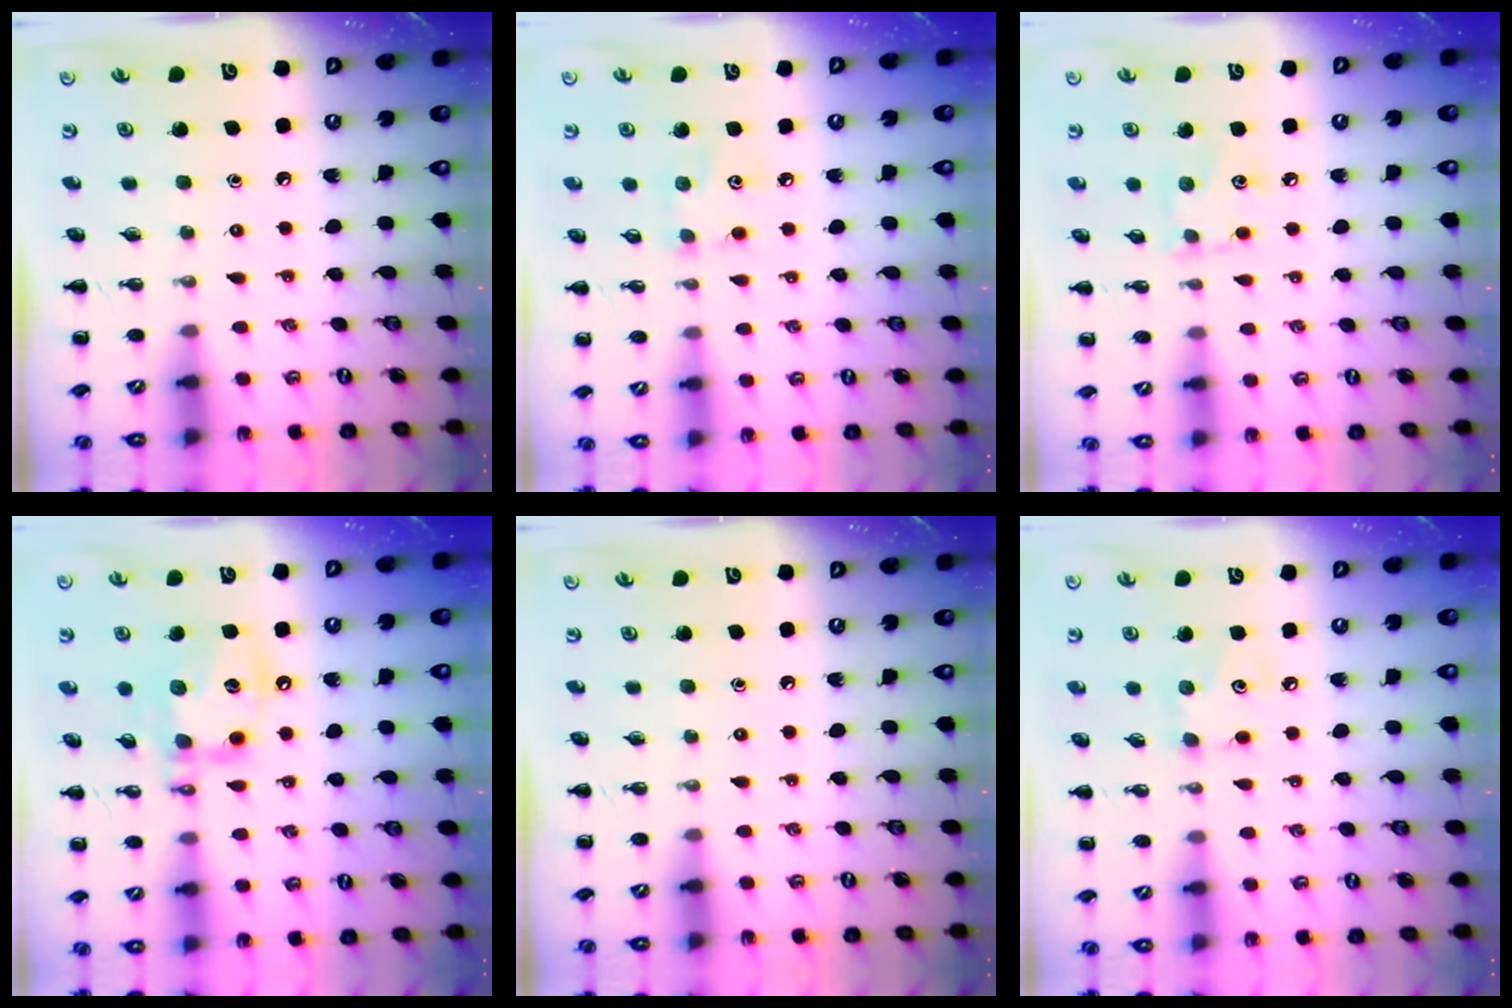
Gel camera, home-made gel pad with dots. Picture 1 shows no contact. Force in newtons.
{"total": 3.8, "press": 3.8, "slide": 0.6}
{"total": 5.8, "press": 5.8, "slide": 1.0}
{"total": 13.6, "press": 13.5, "slide": 1.9}
{"total": 0.0}
{"total": 4.3, "press": 4.2, "slide": 0.7}